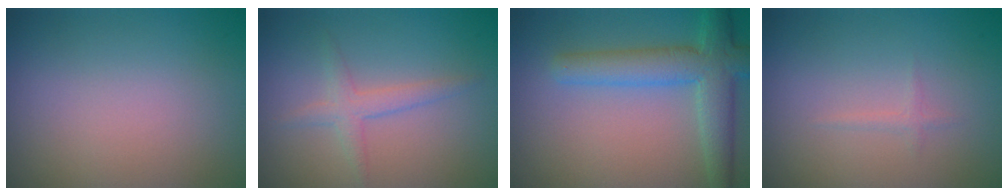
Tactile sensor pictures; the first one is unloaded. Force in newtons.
{"total": 1.9, "press": 1.9, "slide": 0.1}
{"total": 5.4, "press": 5.4, "slide": 0.2}
{"total": 0.6, "press": 0.6, "slide": 0.0}